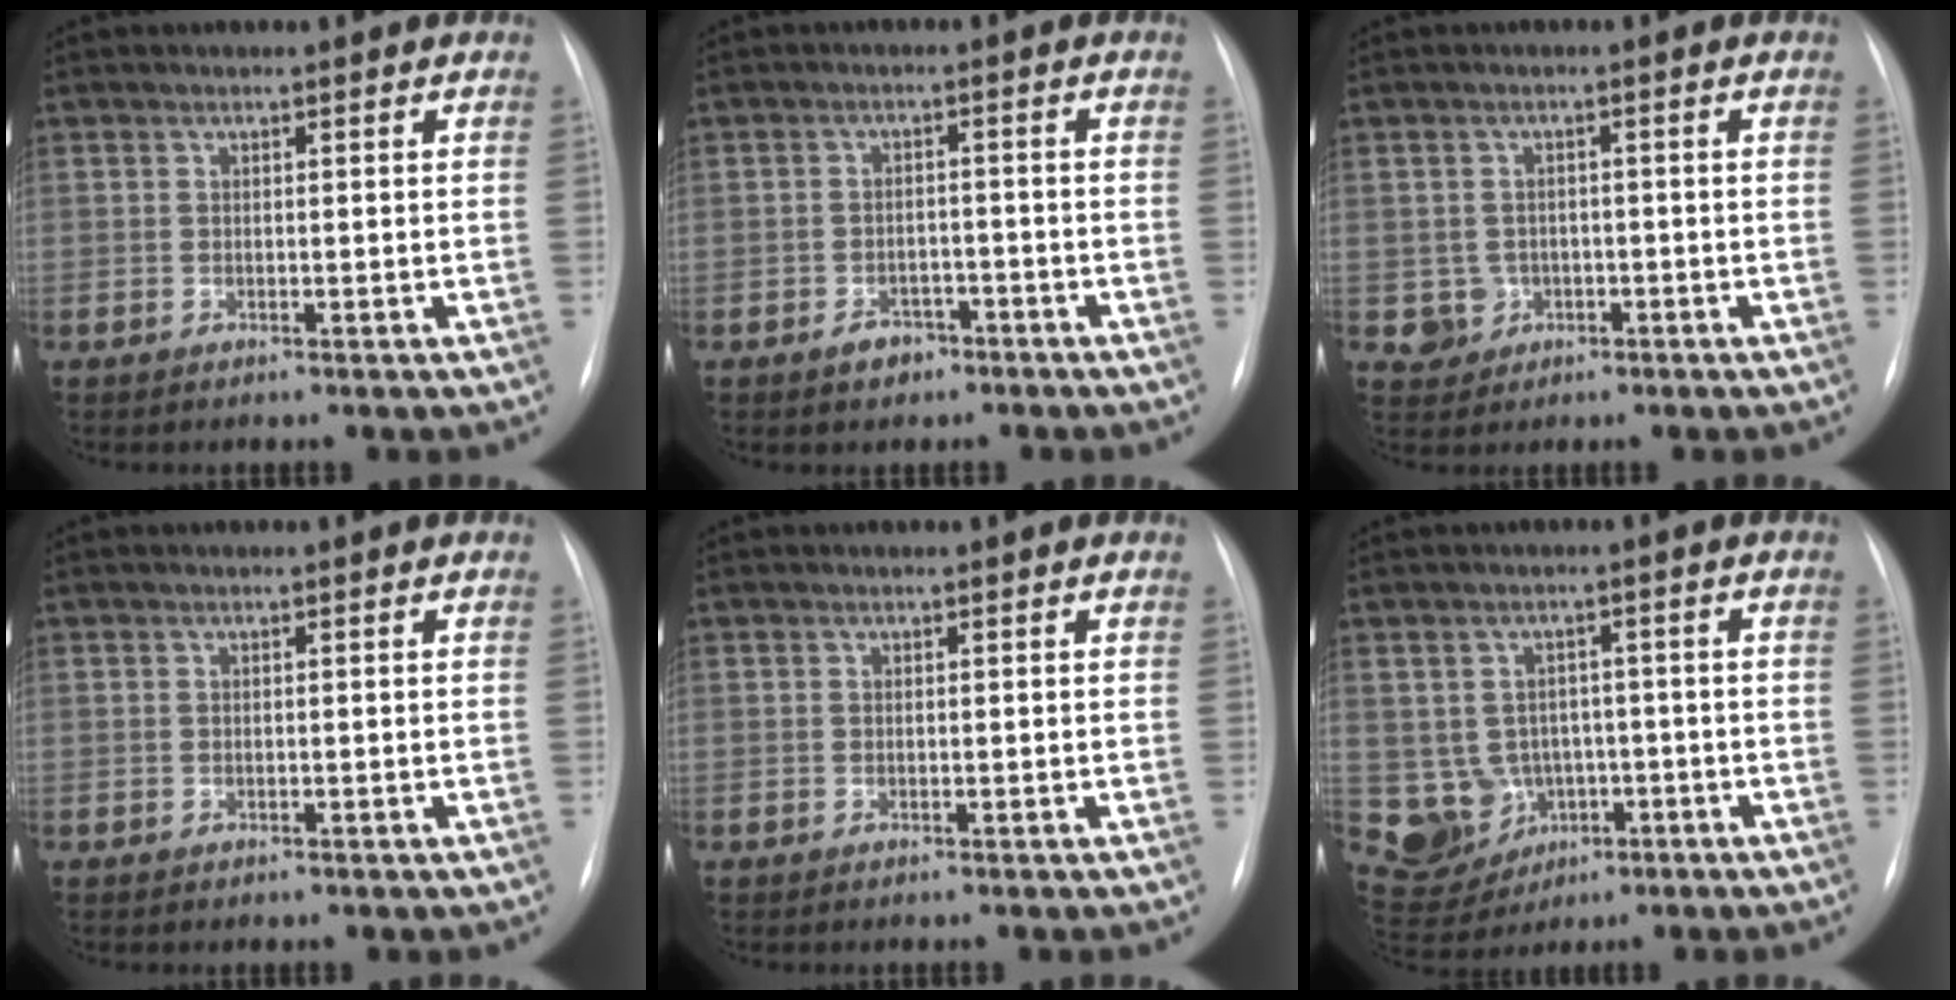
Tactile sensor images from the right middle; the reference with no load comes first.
{"total": 3.3, "force": [-2.2, 2.2, 1.1], "torque": [-0.015, 0.006, -0.028]}
{"total": 3.4, "force": [-0.9, 3.3, 0.2], "torque": [0.004, 0.009, -0.007]}
{"total": 0.0}
{"total": 0.0}
{"total": 8.6, "force": [-1.5, 8.1, 2.5], "torque": [-0.063, 0.021, -0.004]}